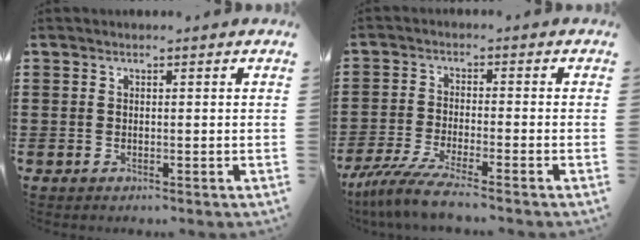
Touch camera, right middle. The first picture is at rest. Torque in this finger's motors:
{"motor_torque": [0.91, 0.12, 0.68, 0.19]}